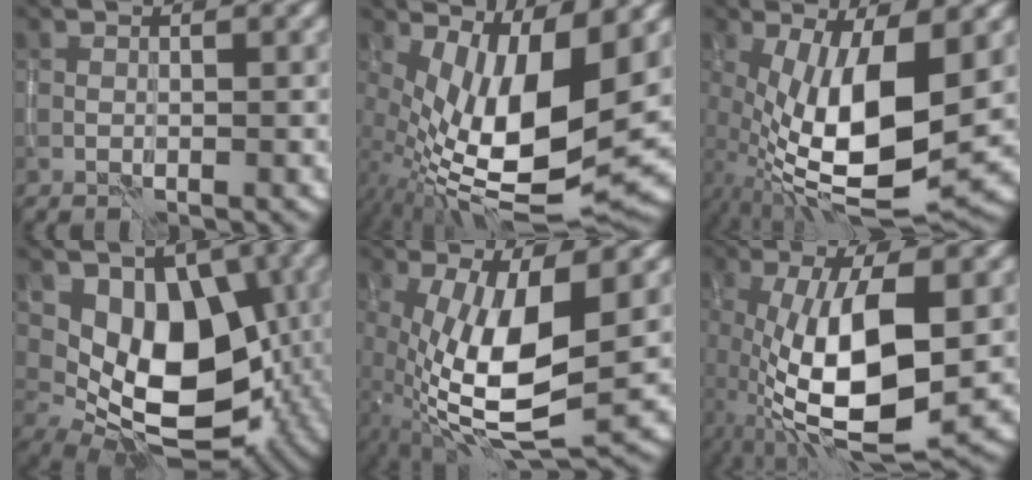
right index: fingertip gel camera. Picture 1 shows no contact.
{"total": 13.4, "force": [1.4, 5.1, 12.3], "torque": [-0.212, -0.017, 0.031]}
{"total": 12.5, "force": [-0.5, 4.6, 11.6], "torque": [-0.205, -0.018, -0.008]}
{"total": 11.3, "force": [0.6, 7.5, 8.5], "torque": [-0.115, -0.015, 0.015]}
{"total": 11.1, "force": [-0.8, 3.9, 10.4], "torque": [-0.199, -0.015, -0.013]}
{"total": 11.0, "force": [-1.1, 3.9, 10.2], "torque": [-0.198, -0.013, -0.018]}